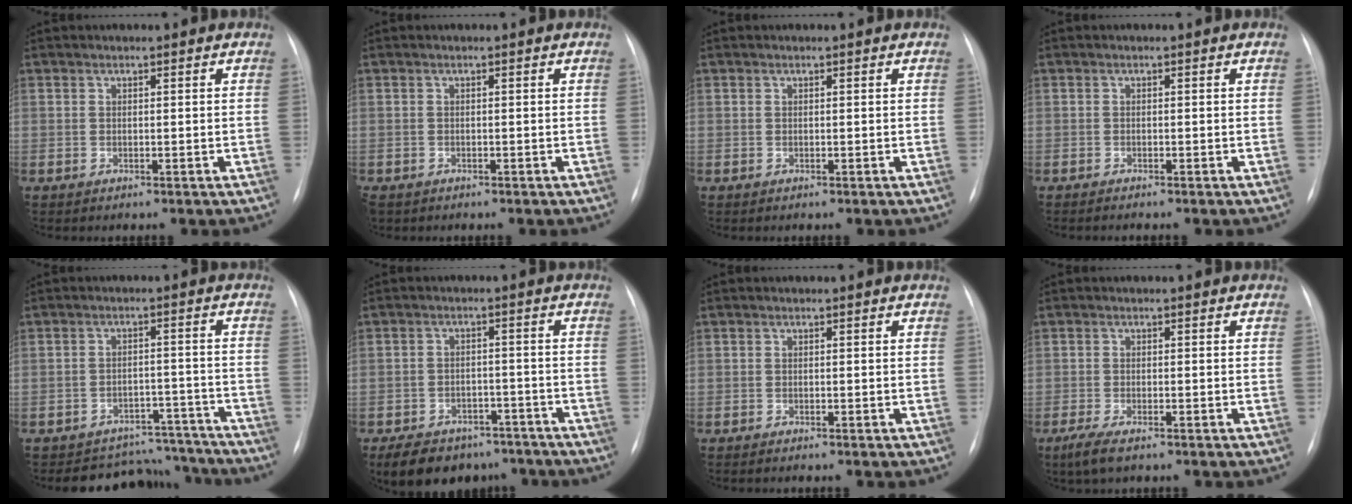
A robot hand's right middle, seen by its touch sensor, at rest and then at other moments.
{"total": 2.1, "force": [-1.5, 1.3, 0.6], "torque": [-0.016, -0.003, -0.022]}
{"total": 0.0}
{"total": 1.1, "force": [-1.0, 0.0, 0.6], "torque": [-0.008, -0.002, -0.010]}
{"total": 9.3, "force": [-8.8, 3.0, -1.0], "torque": [0.034, 0.041, -0.112]}
{"total": 12.5, "force": [-9.7, 6.8, 4.1], "torque": [-0.066, 0.006, -0.129]}
{"total": 0.8, "force": [-0.7, 0.0, 0.4], "torque": [-0.006, -0.002, -0.007]}
{"total": 3.5, "force": [-2.4, 0.7, 2.5], "torque": [-0.057, -0.011, -0.042]}